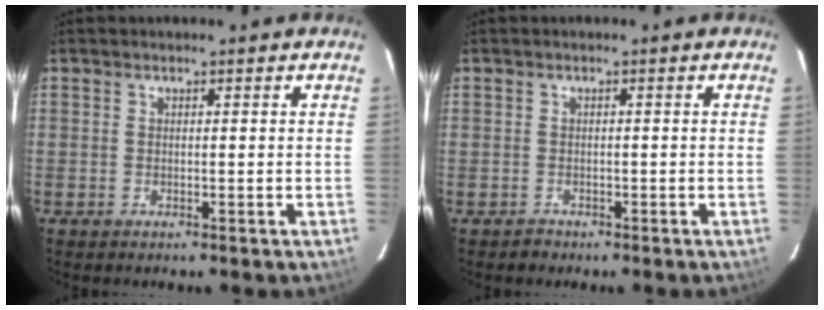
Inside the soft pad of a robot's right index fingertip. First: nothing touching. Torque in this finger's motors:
{"motor_torque": [-0.93, -0.63, -0.44, -0.18]}